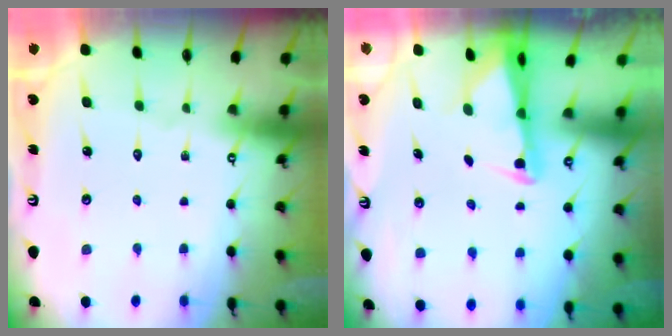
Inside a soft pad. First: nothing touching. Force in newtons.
{"total": 2.7, "press": 2.6, "slide": 0.5}